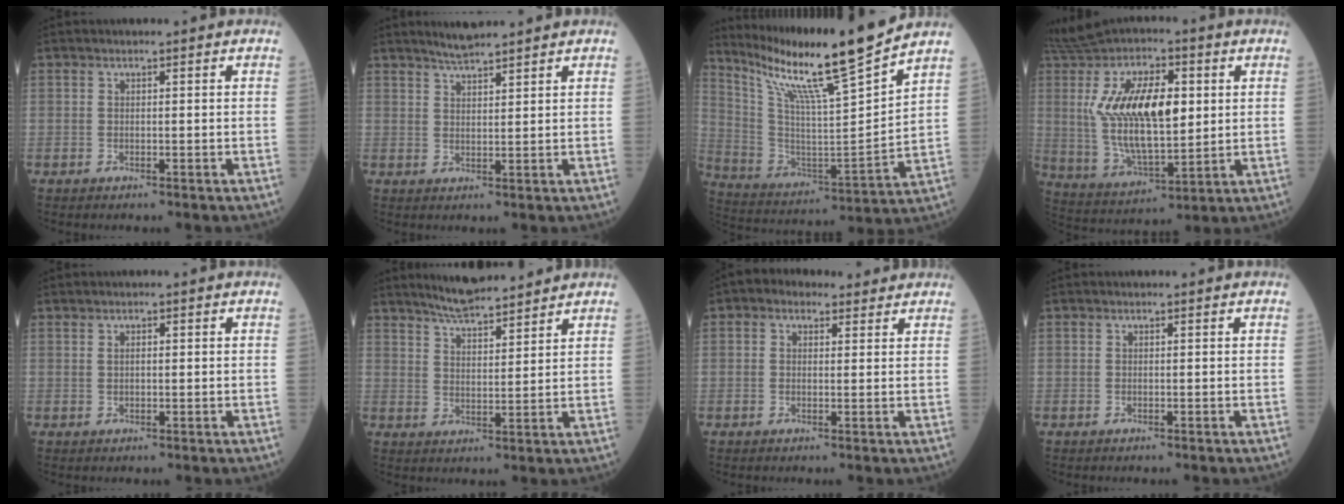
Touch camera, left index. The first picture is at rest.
{"total": 3.7, "force": [3.5, -0.1, 1.4], "torque": [-0.028, 0.006, 0.065]}
{"total": 19.1, "force": [15.4, -1.1, 11.2], "torque": [-0.200, -0.025, 0.267]}
{"total": 18.1, "force": [3.5, 6.7, 16.4], "torque": [-0.329, 0.012, 0.067]}
{"total": 1.0, "force": [0.3, 0.5, 0.8], "torque": [-0.017, 0.009, 0.008]}
{"total": 8.5, "force": [7.8, 1.1, 3.3], "torque": [-0.059, 0.014, 0.134]}
{"total": 4.2, "force": [2.8, 2.6, 1.7], "torque": [-0.032, 0.031, 0.044]}
{"total": 0.0}